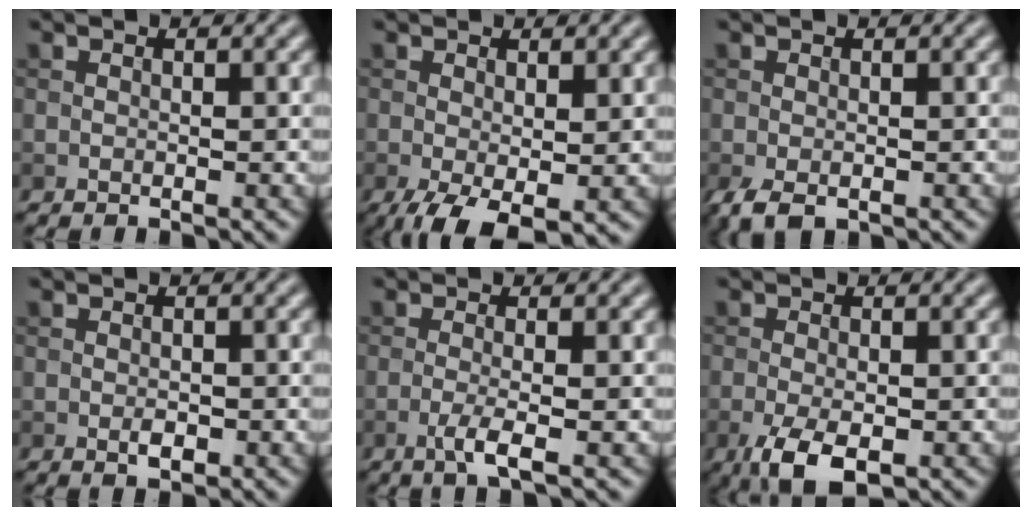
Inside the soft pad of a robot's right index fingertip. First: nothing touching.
{"total": 4.7, "force": [-1.7, 1.9, 3.9], "torque": [-0.079, -0.017, -0.026]}
{"total": 2.4, "force": [-1.3, 1.2, 1.6], "torque": [-0.039, -0.012, -0.022]}
{"total": 1.3, "force": [-0.4, 0.7, 1.0], "torque": [-0.016, 0.000, -0.007]}
{"total": 2.6, "force": [-1.0, 0.5, 2.3], "torque": [-0.042, 0.003, -0.025]}
{"total": 4.9, "force": [-2.3, 2.1, 3.8], "torque": [-0.078, -0.011, -0.038]}